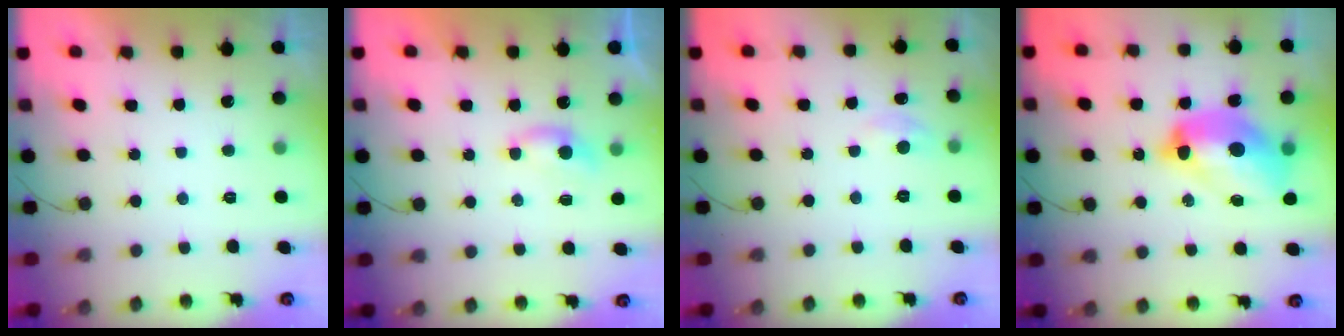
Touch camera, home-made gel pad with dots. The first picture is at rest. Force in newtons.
{"total": 4.6, "press": 4.6, "slide": 0.5}
{"total": 3.3, "press": 3.3, "slide": 0.4}
{"total": 15.2, "press": 15.1, "slide": 1.6}